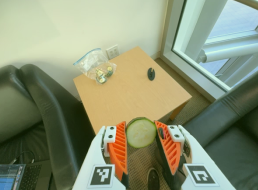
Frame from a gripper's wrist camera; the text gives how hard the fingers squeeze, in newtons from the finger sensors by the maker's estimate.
{"total": 8.9, "left": 8.9, "right": 8.9}